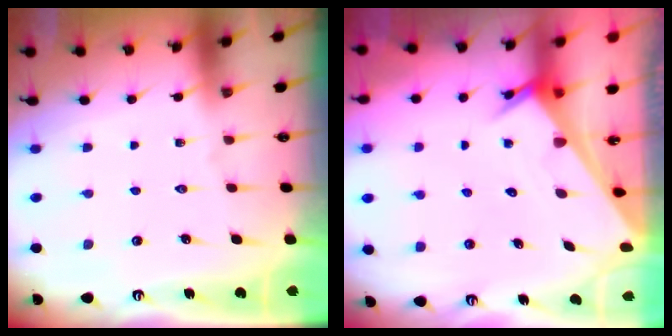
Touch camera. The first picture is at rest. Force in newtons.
{"total": 3.0, "press": 3.0, "slide": 0.2}